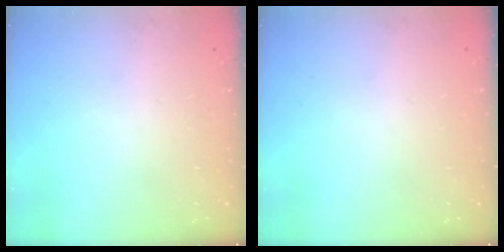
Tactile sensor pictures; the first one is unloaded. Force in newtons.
{"total": 0.0}